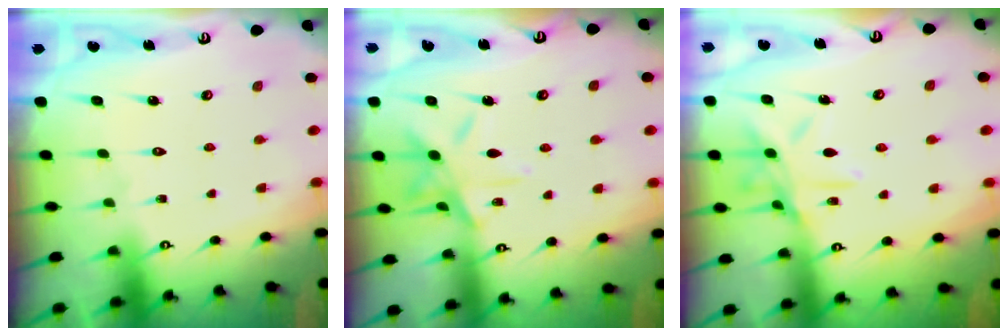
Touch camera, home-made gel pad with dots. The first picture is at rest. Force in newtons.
{"total": 9.7, "press": 9.7, "slide": 0.6}
{"total": 10.9, "press": 10.9, "slide": 0.8}